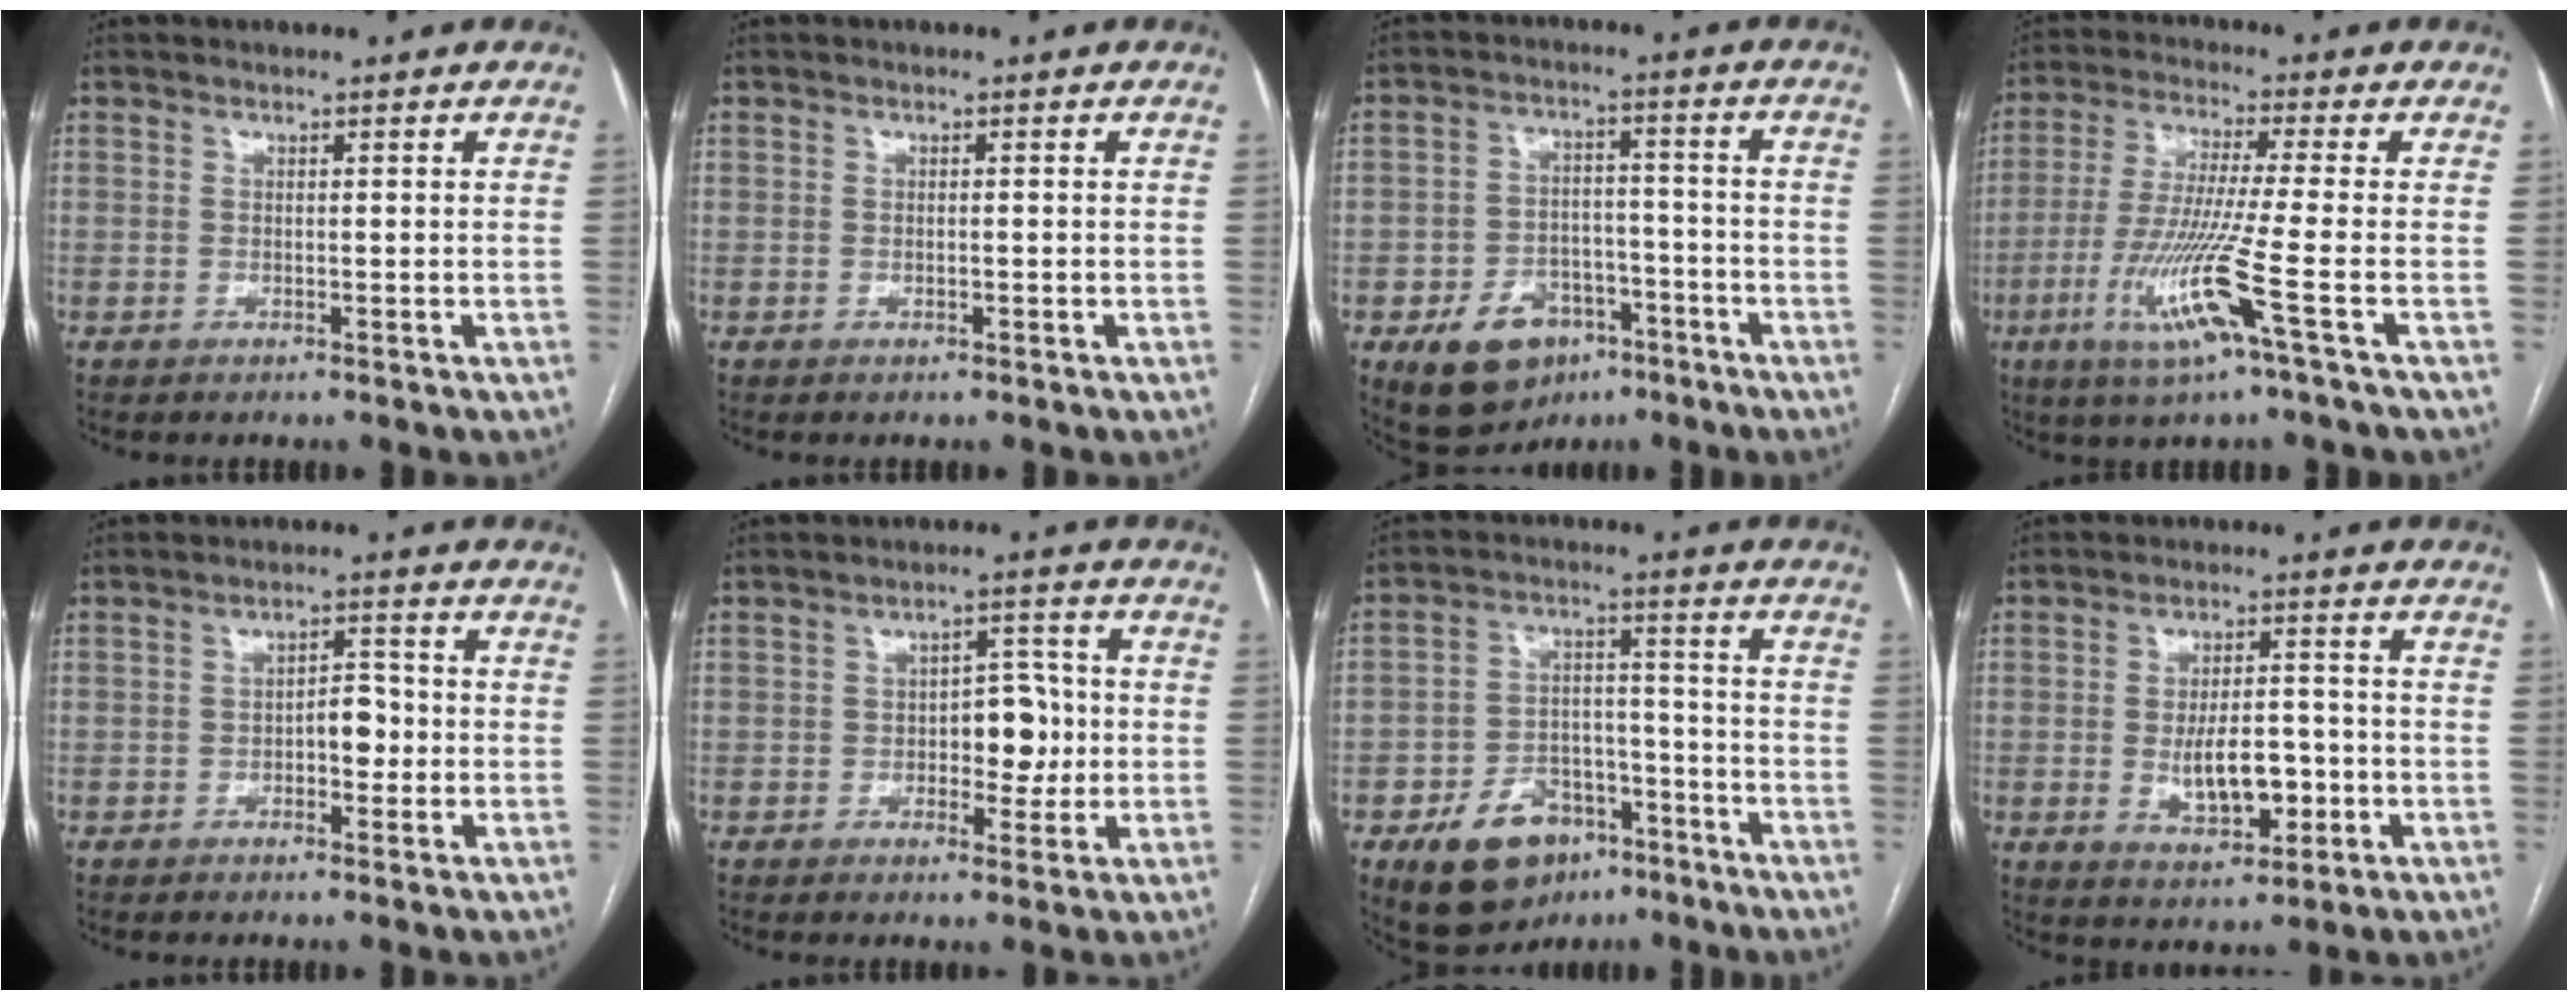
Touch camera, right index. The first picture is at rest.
{"total": 0.7, "force": [-0.2, 0.2, 0.6], "torque": [-0.013, -0.001, 0.000]}
{"total": 10.6, "force": [-5.6, 7.3, 5.2], "torque": [-0.092, 0.018, -0.078]}
{"total": 11.5, "force": [-4.6, -1.3, 10.5], "torque": [-0.217, -0.026, -0.092]}
{"total": 4.0, "force": [-0.9, 2.0, 3.3], "torque": [-0.045, 0.013, -0.015]}
{"total": 6.3, "force": [-0.6, 3.5, 5.2], "torque": [-0.068, 0.016, -0.005]}
{"total": 12.4, "force": [-7.1, 7.9, 6.4], "torque": [-0.108, 0.021, -0.106]}
{"total": 8.3, "force": [-1.7, 3.8, 7.2], "torque": [-0.124, 0.005, -0.019]}